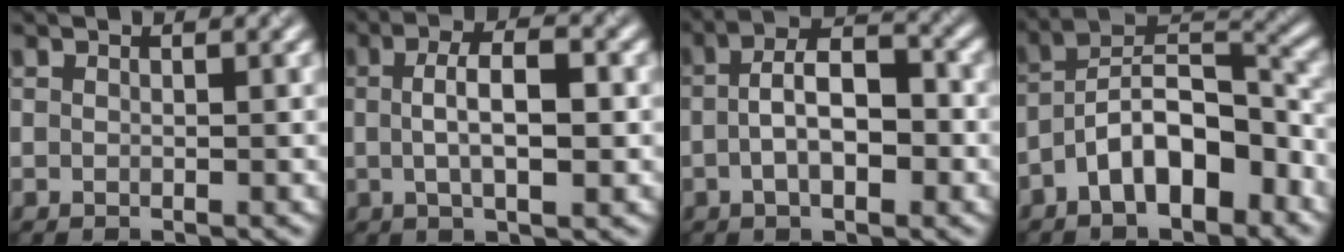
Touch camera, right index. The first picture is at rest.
{"total": 4.0, "force": [-0.4, 0.9, 3.8], "torque": [-0.069, 0.012, 0.005]}
{"total": 4.8, "force": [-1.1, 2.0, 4.2], "torque": [-0.076, 0.011, -0.009]}
{"total": 8.2, "force": [-4.8, 3.3, 5.8], "torque": [-0.094, 0.028, -0.078]}